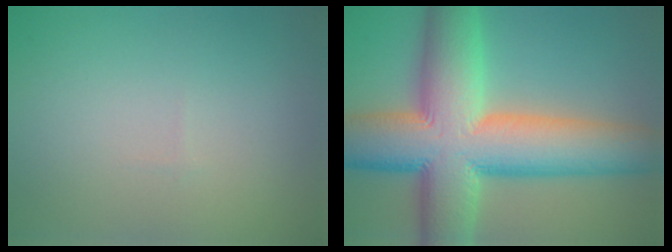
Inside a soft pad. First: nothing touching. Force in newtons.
{"total": 15.4, "press": 15.4, "slide": 0.7}